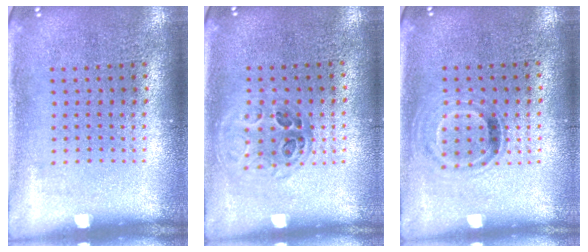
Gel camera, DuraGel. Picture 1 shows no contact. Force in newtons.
{"total": 0.9, "press": 0.9, "slide": 0.2}
{"total": 1.0, "press": 0.8, "slide": 0.5}